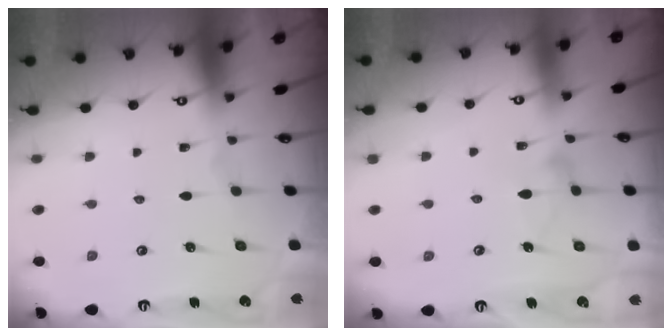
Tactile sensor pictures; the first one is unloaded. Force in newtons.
{"total": 8.6, "press": 8.6, "slide": 0.1}